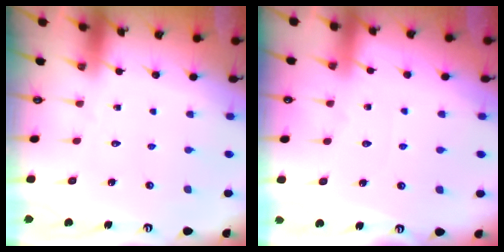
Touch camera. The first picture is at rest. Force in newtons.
{"total": 2.6, "press": 2.6, "slide": 0.4}